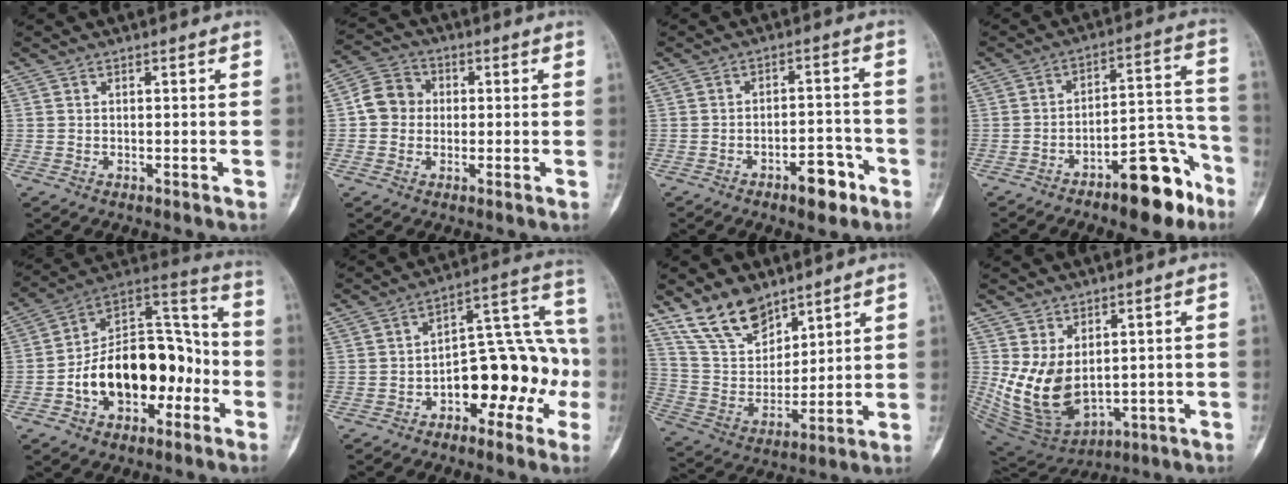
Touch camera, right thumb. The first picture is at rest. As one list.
[{"total": 6.7, "force": [0.0, 6.0, 2.9], "torque": [-0.034, 0.017, -0.014]}, {"total": 6.7, "force": [-3.9, 3.0, 4.6], "torque": [-0.053, 0.033, -0.055]}, {"total": 14.0, "force": [-8.8, 5.3, 9.5], "torque": [-0.104, 0.086, -0.134]}, {"total": 20.9, "force": [-5.3, 13.1, 15.4], "torque": [-0.203, 0.071, -0.083]}, {"total": 16.0, "force": [-4.8, 9.0, 12.3], "torque": [-0.128, 0.071, -0.068]}, {"total": 13.3, "force": [9.9, 6.8, 5.6], "torque": [-0.080, -0.052, 0.203]}, {"total": 12.5, "force": [1.4, 8.2, 9.2], "torque": [-0.149, -0.022, 0.057]}]